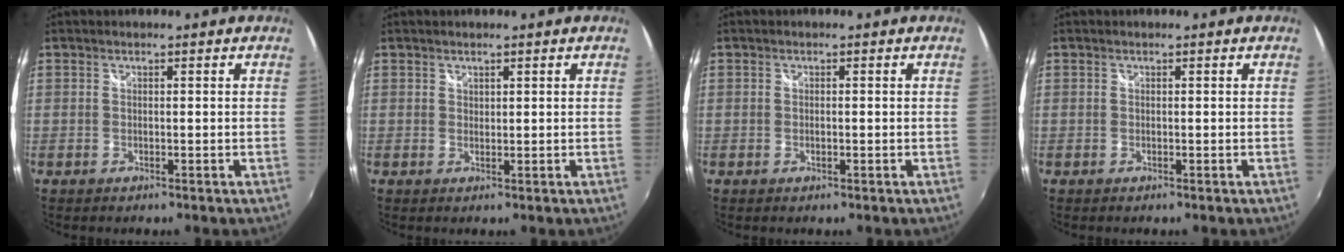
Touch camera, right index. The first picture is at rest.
{"total": 0.8, "force": [0.6, 0.4, 0.1], "torque": [0.000, 0.001, 0.011]}
{"total": 0.8, "force": [-0.1, 0.4, 0.6], "torque": [-0.012, -0.001, -0.003]}
{"total": 0.0}